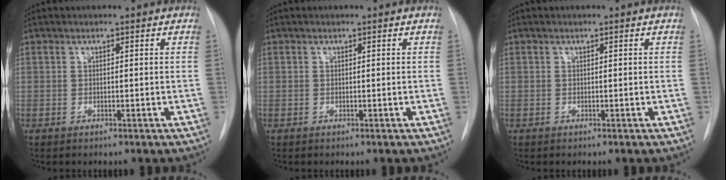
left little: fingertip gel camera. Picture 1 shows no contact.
{"total": 0.0}
{"total": 0.0}